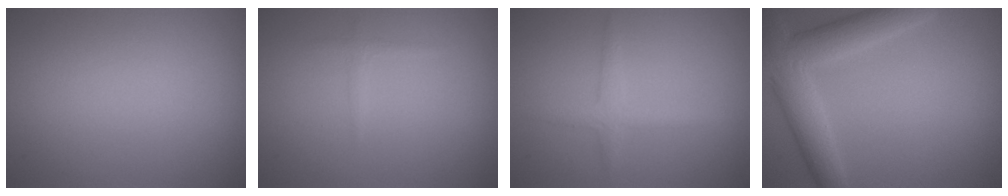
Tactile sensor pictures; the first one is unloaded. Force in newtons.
{"total": 0.7, "press": 0.7, "slide": 0.1}
{"total": 1.7, "press": 1.7, "slide": 0.1}
{"total": 5.8, "press": 5.8, "slide": 0.4}